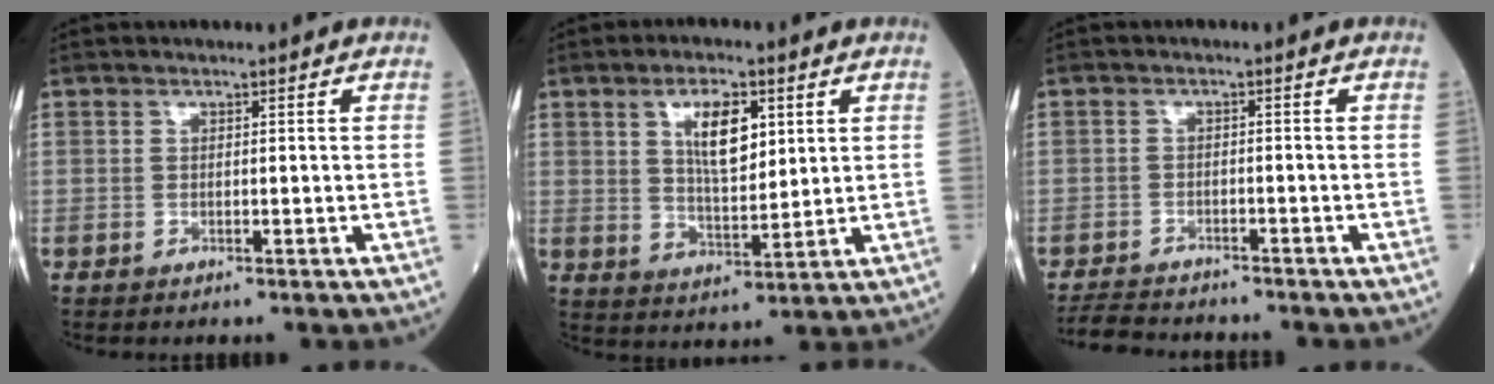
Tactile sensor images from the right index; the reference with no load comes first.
{"total": 7.5, "force": [2.9, 2.7, 6.4], "torque": [-0.115, 0.001, 0.055]}
{"total": 5.7, "force": [-5.5, 1.1, 1.0], "torque": [-0.013, -0.016, -0.095]}